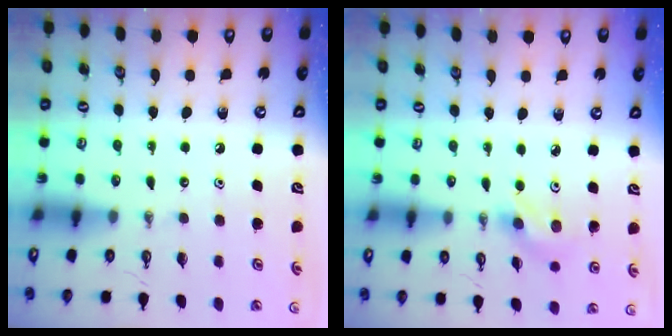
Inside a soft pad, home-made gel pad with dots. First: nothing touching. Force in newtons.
{"total": 3.2, "press": 3.0, "slide": 0.9}